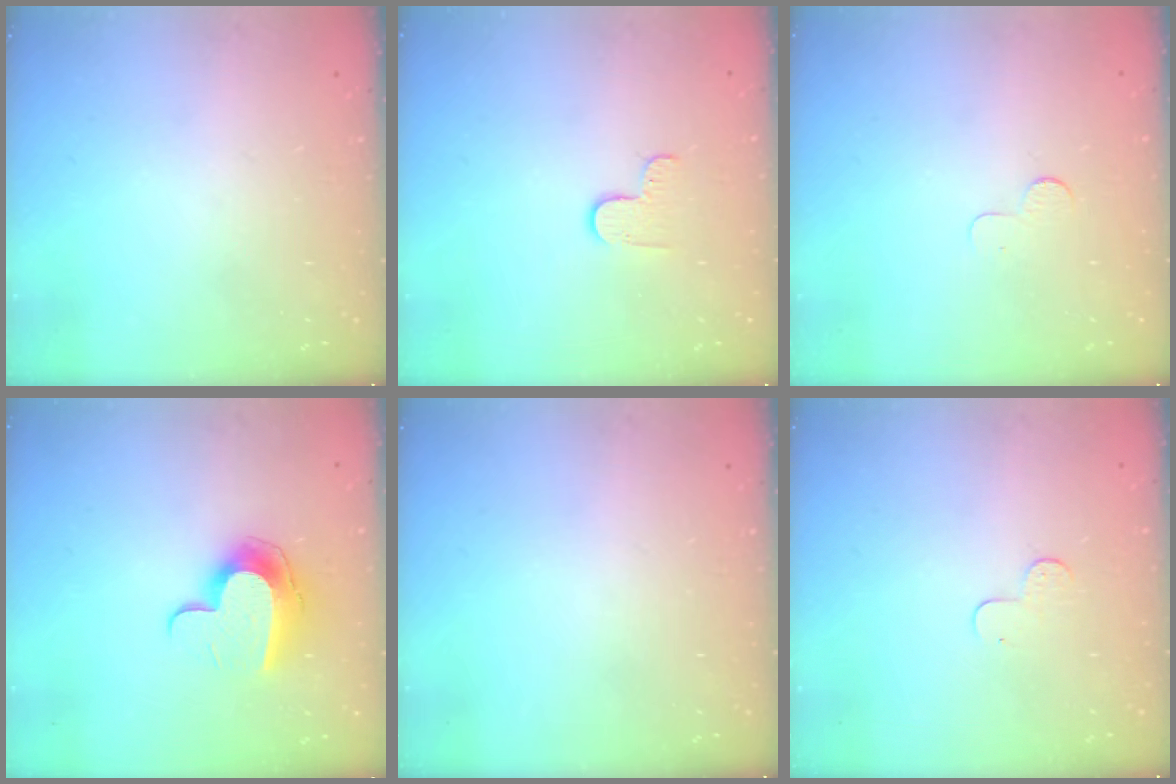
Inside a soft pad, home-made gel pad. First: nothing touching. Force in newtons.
{"total": 4.2, "press": 4.2, "slide": 0.5}
{"total": 2.6, "press": 2.6, "slide": 0.2}
{"total": 11.8, "press": 11.8, "slide": 0.5}
{"total": 0.0}
{"total": 4.5, "press": 4.5, "slide": 0.4}